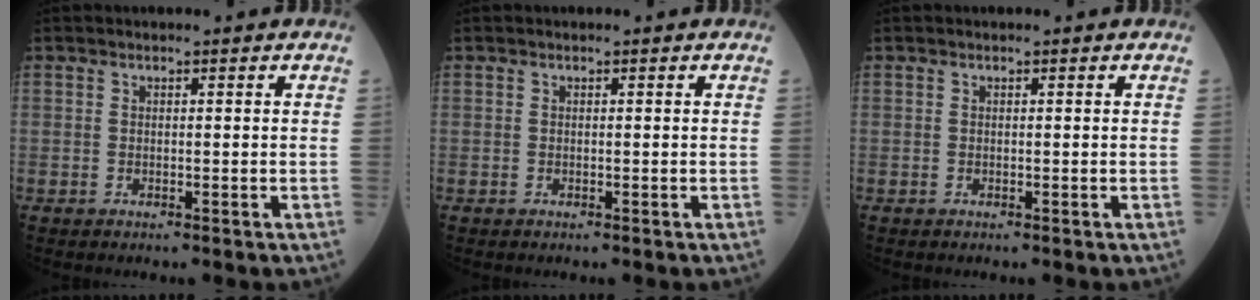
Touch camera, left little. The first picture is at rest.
{"total": 0.0}
{"total": 0.0}